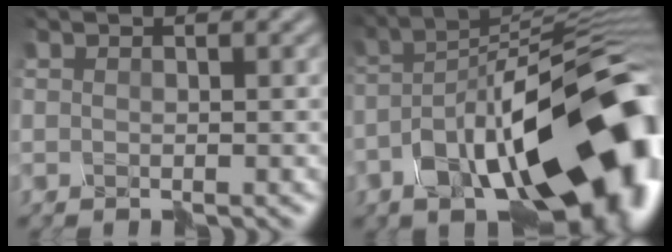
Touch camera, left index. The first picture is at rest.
{"total": 17.4, "force": [-8.0, 7.4, 13.6], "torque": [-0.198, 0.004, -0.126]}